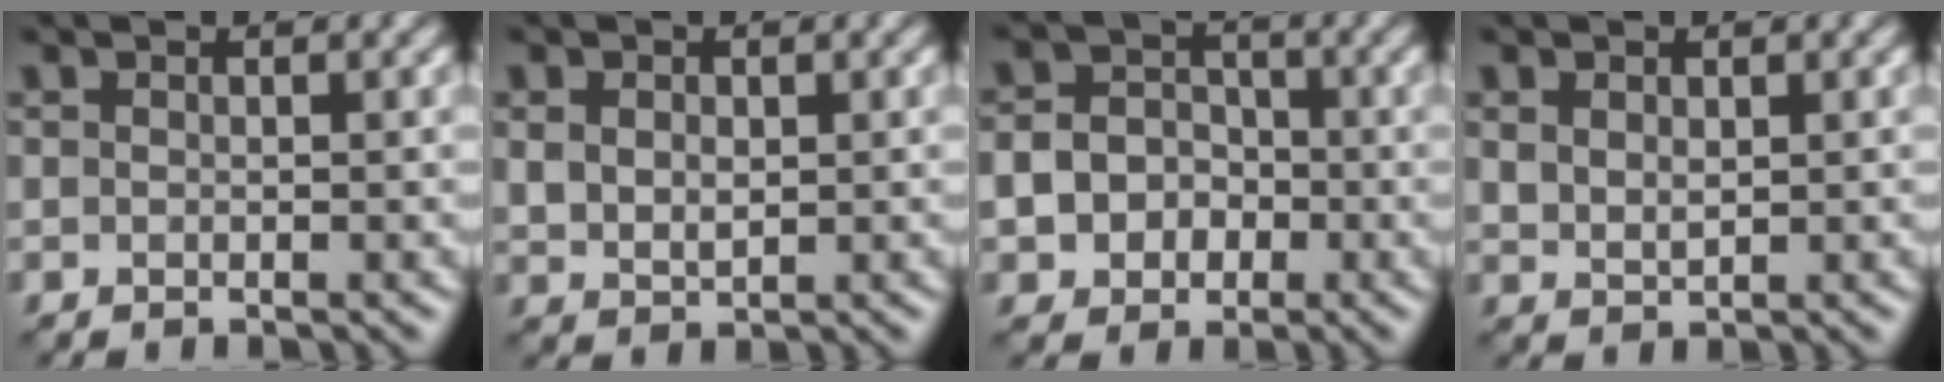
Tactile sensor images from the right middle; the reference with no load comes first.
{"total": 2.2, "force": [0.3, 1.6, 1.5], "torque": [-0.034, -0.006, 0.011]}
{"total": 5.7, "force": [-1.7, 5.0, 2.1], "torque": [-0.026, 0.001, -0.045]}
{"total": 1.5, "force": [0.6, 0.9, 1.0], "torque": [-0.023, -0.007, 0.016]}